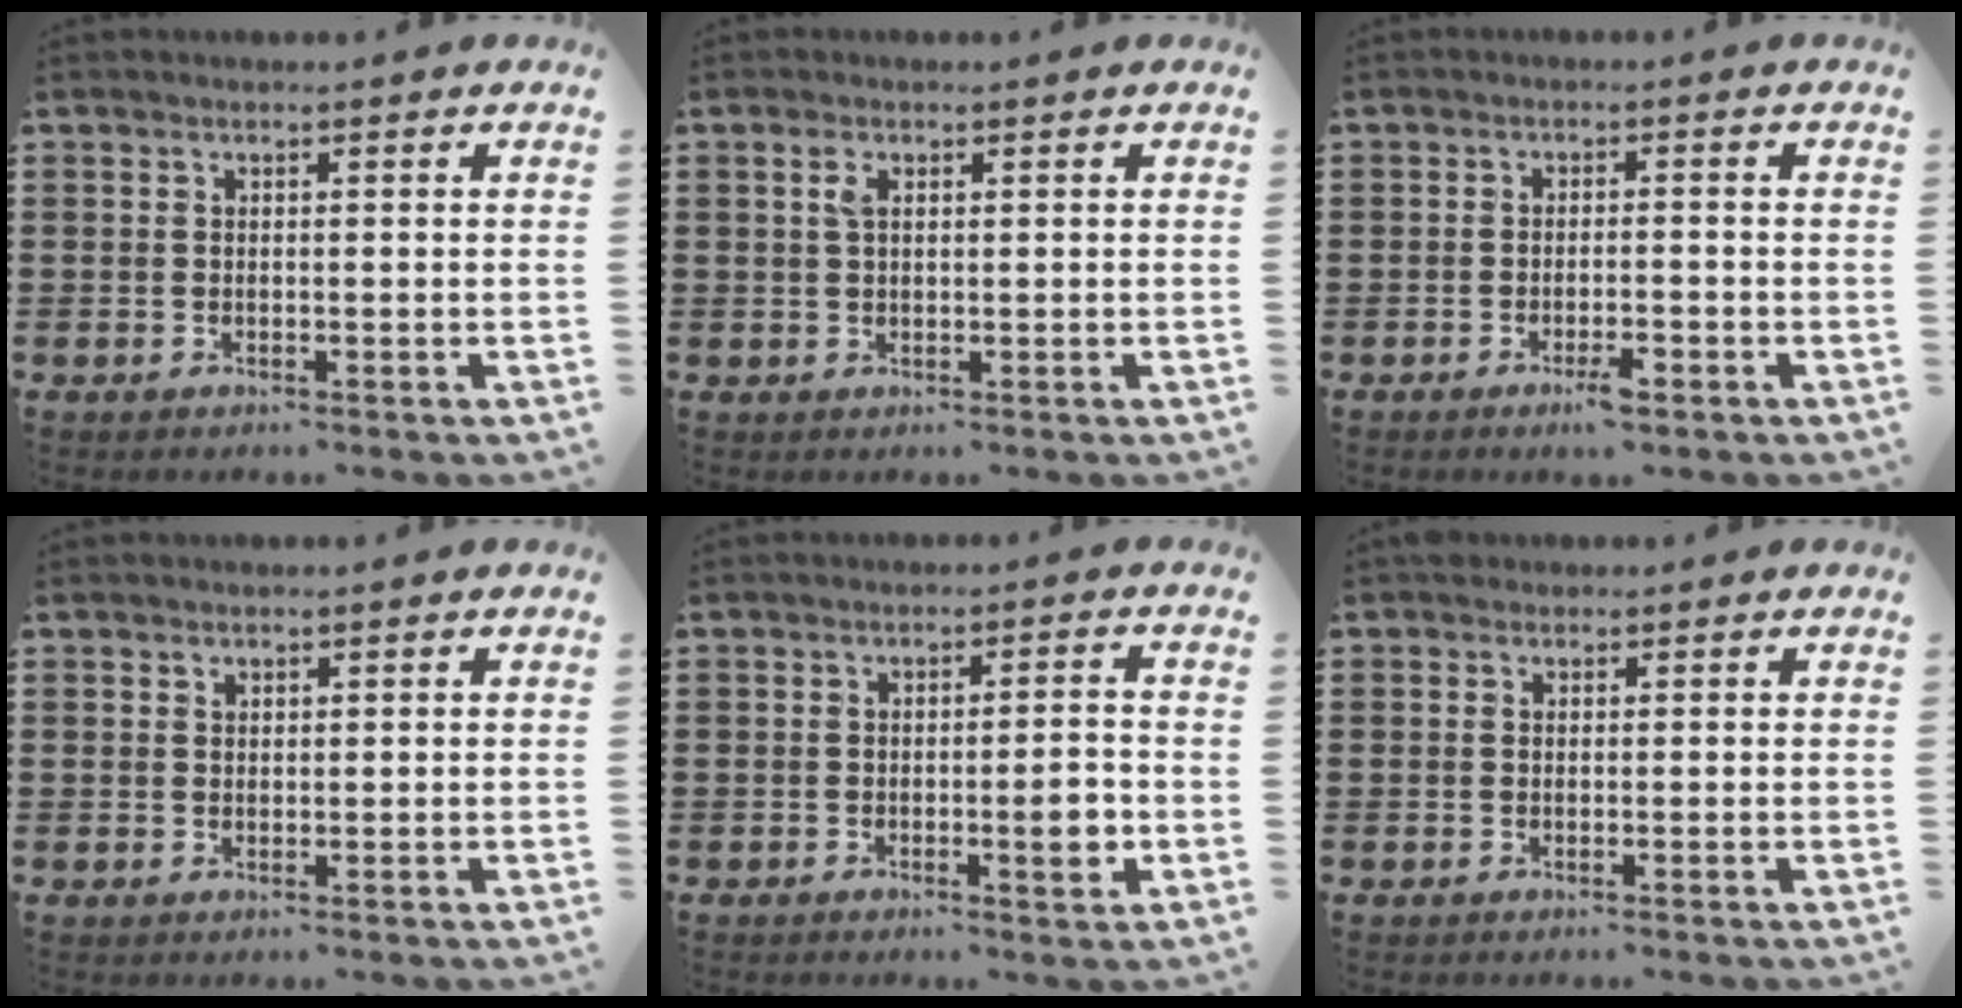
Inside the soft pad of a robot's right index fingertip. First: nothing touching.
{"total": 1.8, "force": [0.7, 0.8, 1.5], "torque": [-0.034, 0.003, 0.013]}
{"total": 3.0, "force": [-1.8, 0.6, 2.4], "torque": [-0.045, 0.000, -0.033]}
{"total": 0.8, "force": [0.6, 0.5, 0.1], "torque": [-0.004, 0.000, 0.013]}
{"total": 4.1, "force": [-0.9, 0.6, 3.9], "torque": [-0.056, -0.003, -0.017]}
{"total": 0.6, "force": [0.2, 0.6, 0.1], "torque": [-0.003, 0.003, 0.005]}